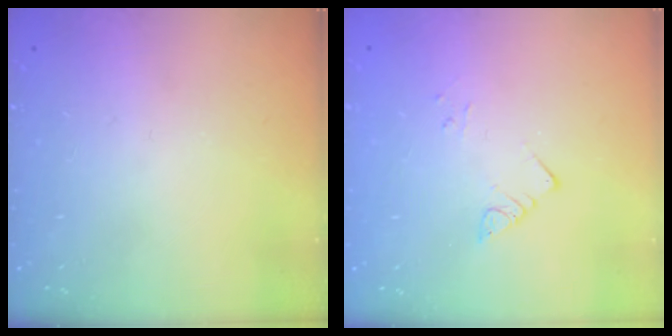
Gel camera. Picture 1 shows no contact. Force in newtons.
{"total": 2.8, "press": 2.8, "slide": 0.2}